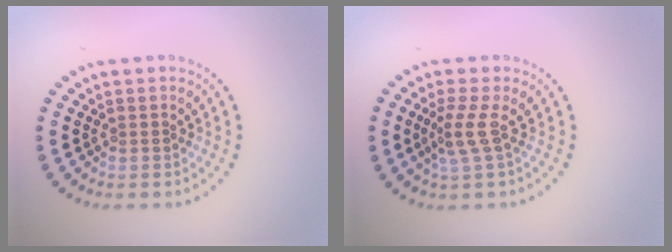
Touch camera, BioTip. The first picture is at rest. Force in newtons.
{"total": 2.1, "press": 1.4, "slide": 1.5}